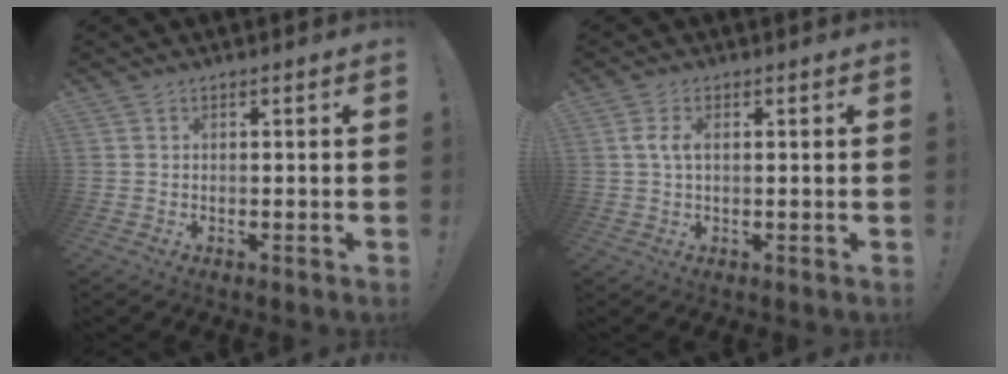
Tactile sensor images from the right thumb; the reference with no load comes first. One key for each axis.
{"total": 3.7, "fx": 0.5, "fy": 1.6, "fz": 3.3, "tx": -0.068, "ty": 0.006, "tz": 0.005}